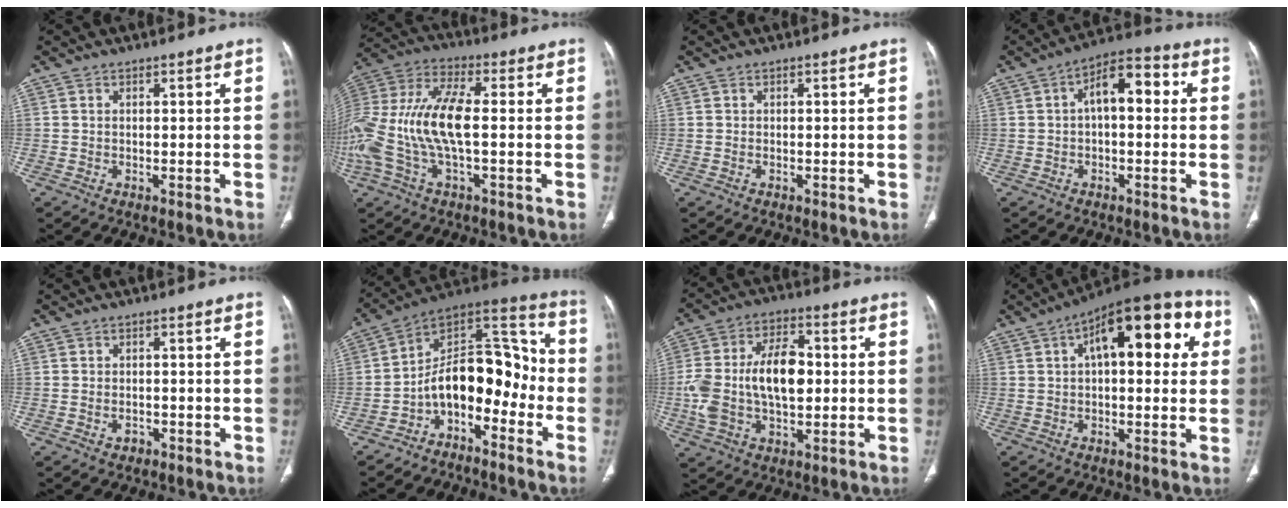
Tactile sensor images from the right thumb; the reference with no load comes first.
{"total": 19.8, "force": [-1.9, 7.9, 18.1], "torque": [-0.430, 0.024, -0.036]}
{"total": 0.0}
{"total": 8.9, "force": [1.0, 4.6, 7.5], "torque": [-0.100, 0.032, 0.007]}
{"total": 1.8, "force": [-0.7, 1.4, 0.9], "torque": [-0.014, 0.009, -0.005]}
{"total": 14.7, "force": [-5.4, 8.6, 10.6], "torque": [-0.129, 0.108, -0.100]}
{"total": 16.4, "force": [0.0, 9.5, 13.4], "torque": [-0.246, 0.025, 0.002]}
{"total": 19.2, "force": [5.5, 8.8, 16.2], "torque": [-0.190, 0.034, 0.071]}